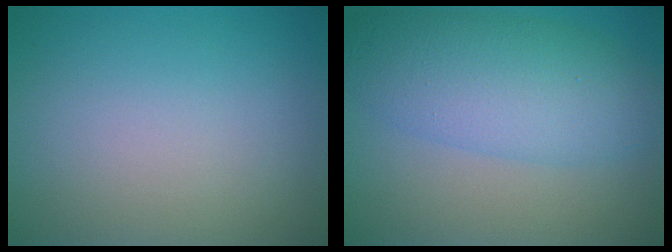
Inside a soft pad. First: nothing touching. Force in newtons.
{"total": 7.1, "press": 7.1, "slide": 0.1}